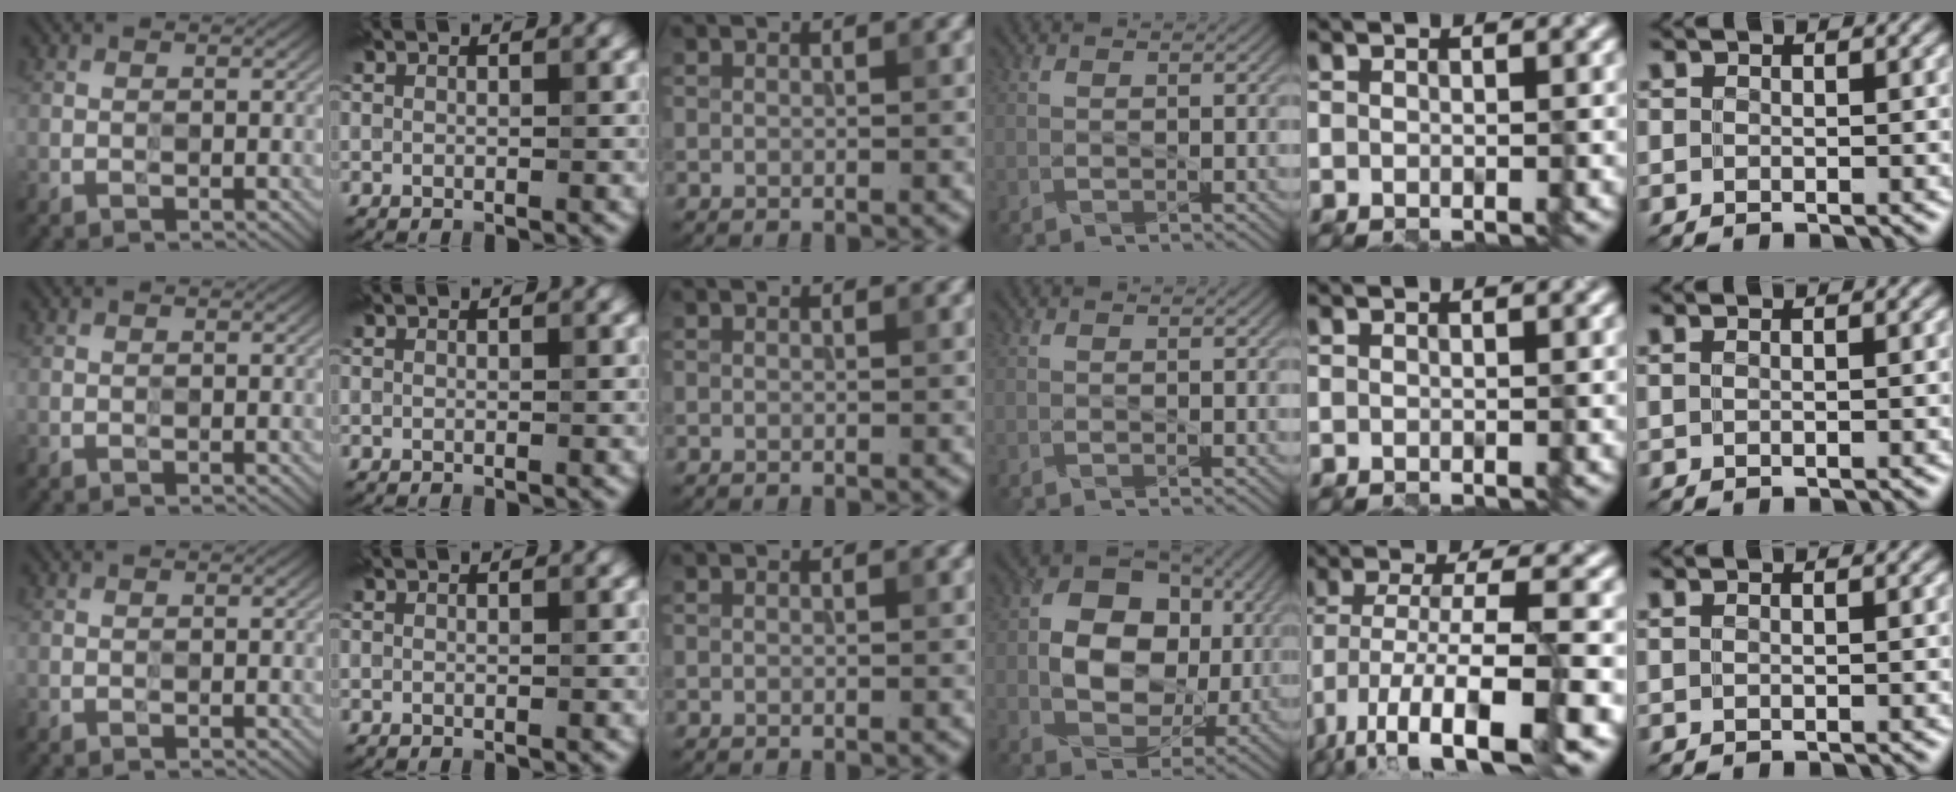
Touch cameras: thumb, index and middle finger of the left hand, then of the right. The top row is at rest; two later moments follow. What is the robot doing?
{"motion": "wipe", "object": "plastic plate"}